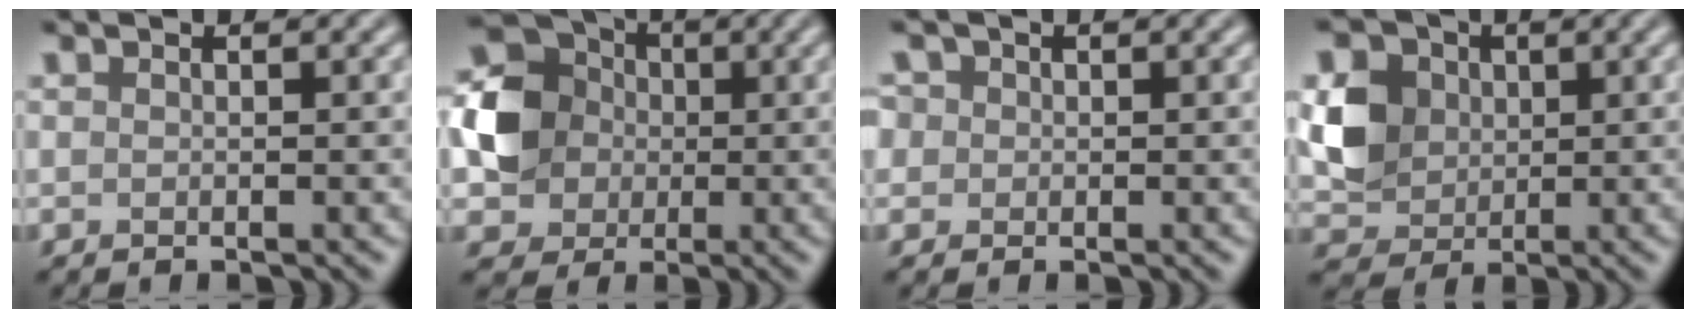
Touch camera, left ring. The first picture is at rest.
{"total": 7.1, "force": [0.4, 6.4, 3.1], "torque": [-0.054, 0.008, -0.006]}
{"total": 2.7, "force": [1.0, 2.3, 1.1], "torque": [-0.016, 0.017, 0.005]}
{"total": 4.9, "force": [0.7, 4.2, 2.3], "torque": [-0.051, 0.003, 0.012]}